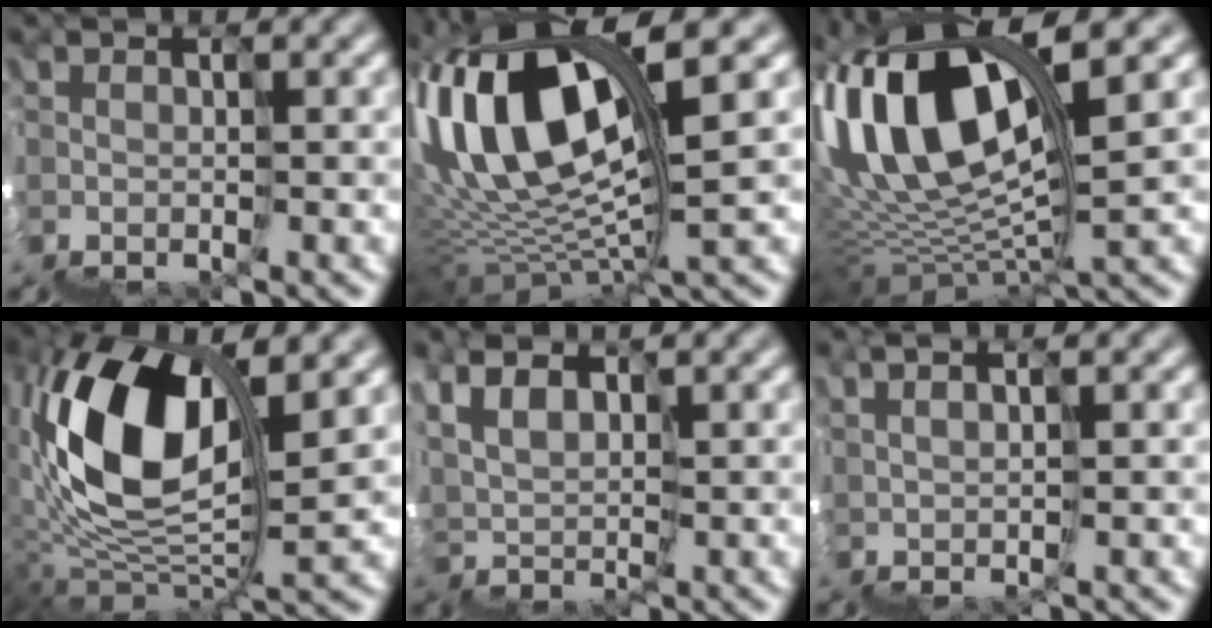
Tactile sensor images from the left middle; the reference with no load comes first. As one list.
[{"total": 9.8, "force": [6.0, 2.7, 7.2], "torque": [-0.160, 0.040, 0.105]}, {"total": 9.3, "force": [6.3, 2.3, 6.4], "torque": [-0.147, 0.037, 0.113]}, {"total": 8.6, "force": [5.6, 3.0, 5.8], "torque": [-0.130, 0.038, 0.091]}, {"total": 5.0, "force": [4.9, 0.0, -1.0], "torque": [0.004, 0.035, 0.086]}, {"total": 3.1, "force": [3.0, -0.4, 0.6], "torque": [0.002, 0.024, 0.058]}]